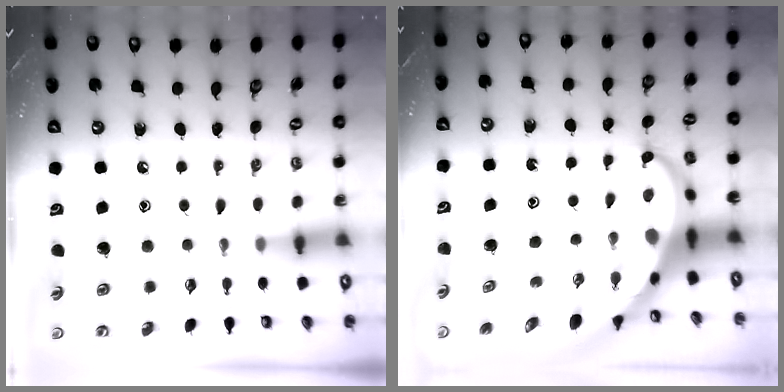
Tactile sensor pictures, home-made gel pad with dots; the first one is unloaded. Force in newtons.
{"total": 7.9, "press": 7.9, "slide": 0.9}